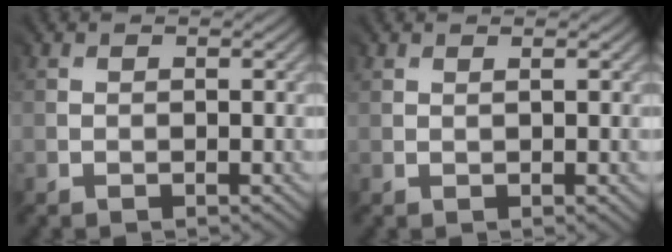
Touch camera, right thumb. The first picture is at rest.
{"total": 0.9, "force": [0.7, -0.3, 0.4], "torque": [-0.007, 0.002, 0.013]}